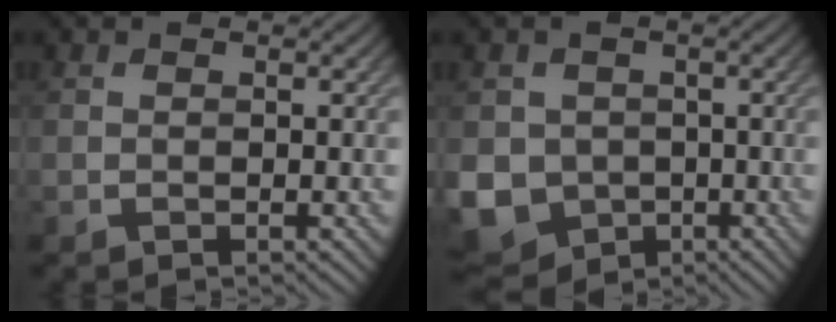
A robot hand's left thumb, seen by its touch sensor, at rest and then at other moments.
{"total": 8.1, "force": [-1.7, 7.1, 3.5], "torque": [-0.100, -0.032, -0.039]}